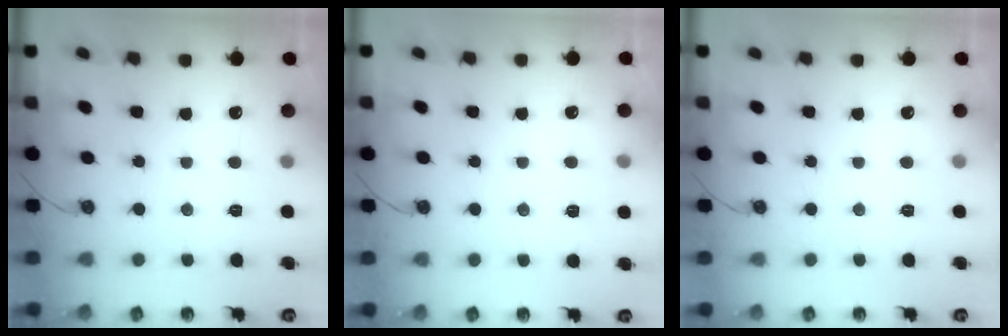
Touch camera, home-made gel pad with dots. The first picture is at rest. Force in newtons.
{"total": 6.3, "press": 4.7, "slide": 4.2}
{"total": 0.0}